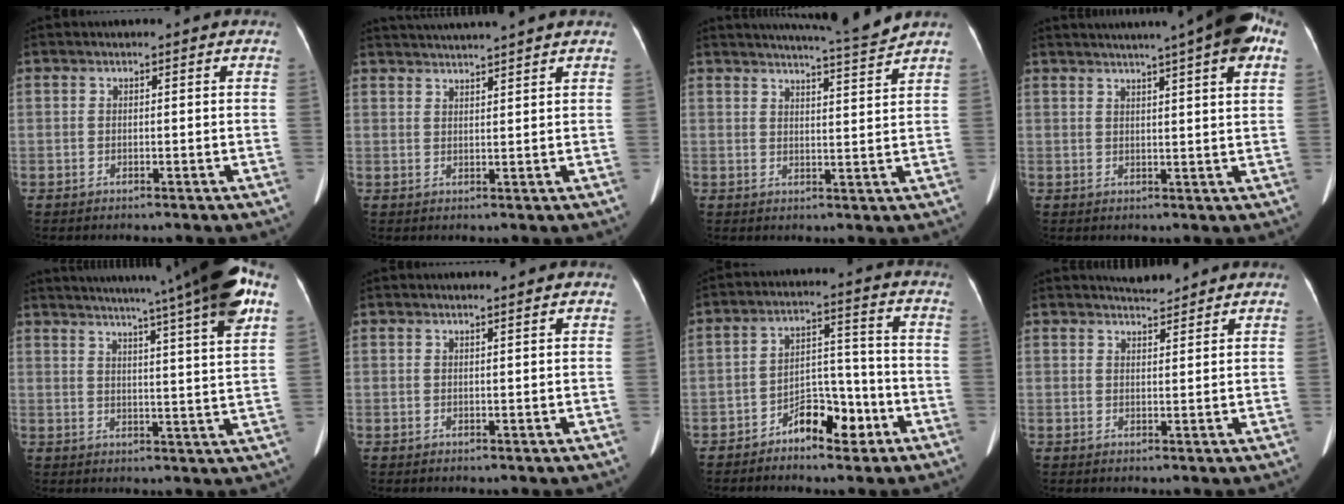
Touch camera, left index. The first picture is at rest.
{"total": 7.9, "force": [7.3, -1.2, 2.7], "torque": [-0.044, 0.028, 0.104]}
{"total": 6.6, "force": [6.3, -1.7, 1.3], "torque": [-0.031, -0.013, 0.090]}
{"total": 13.5, "force": [9.2, 0.5, 9.9], "torque": [-0.144, 0.033, 0.104]}
{"total": 20.0, "force": [15.7, -1.7, 12.2], "torque": [-0.186, -0.017, 0.196]}
{"total": 0.7, "force": [0.5, -0.2, 0.4], "torque": [-0.014, -0.001, 0.012]}
{"total": 7.6, "force": [-4.7, 3.9, 4.5], "torque": [-0.069, 0.033, -0.075]}
{"total": 2.4, "force": [2.4, 0.1, 0.1], "torque": [-0.007, 0.002, 0.043]}